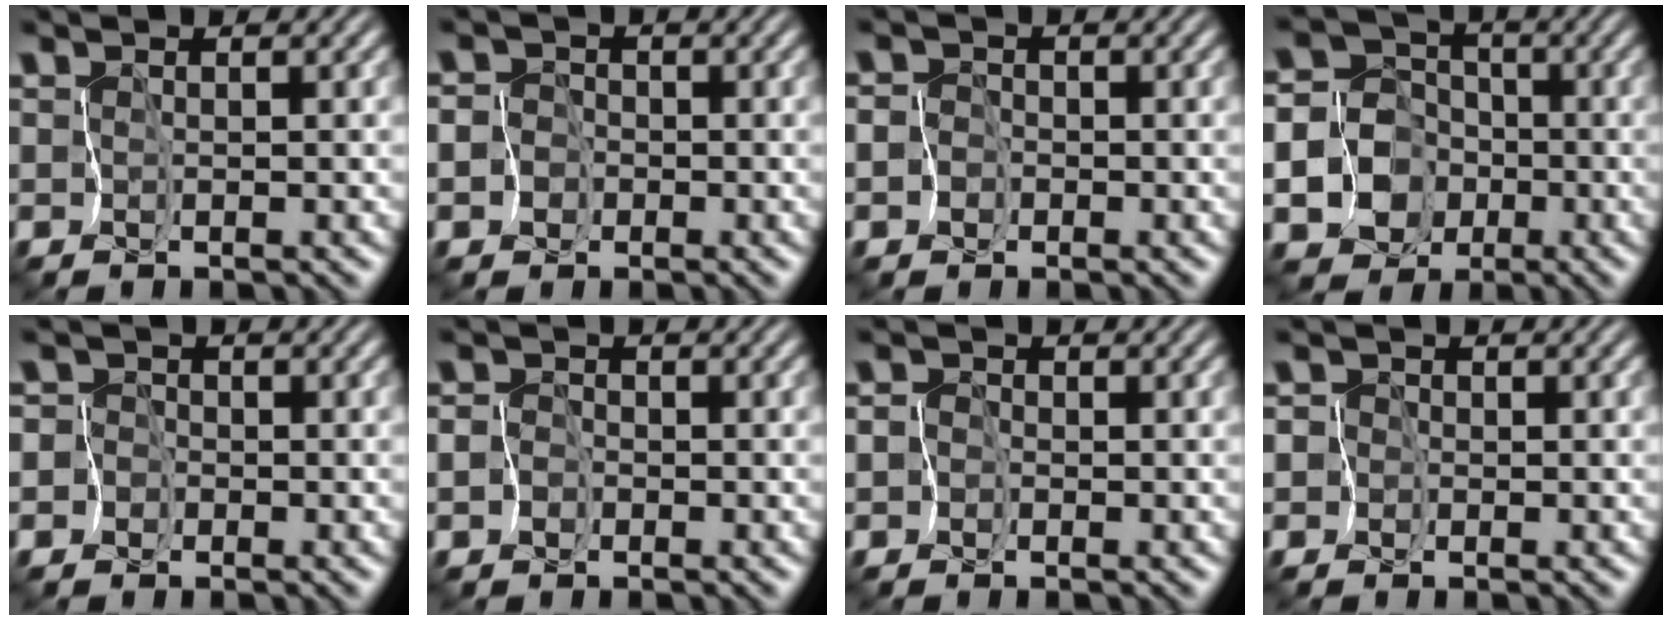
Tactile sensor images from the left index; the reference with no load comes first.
{"total": 4.7, "force": [-2.1, 4.1, 0.7], "torque": [-0.005, 0.003, -0.061]}
{"total": 3.5, "force": [-1.7, 3.0, 0.5], "torque": [0.006, 0.005, -0.052]}
{"total": 12.2, "force": [-4.2, 10.9, 3.6], "torque": [-0.097, -0.018, -0.094]}
{"total": 5.5, "force": [-2.5, 4.8, 0.6], "torque": [-0.012, 0.008, -0.074]}
{"total": 2.9, "force": [-1.5, 2.4, 0.5], "torque": [0.008, 0.004, -0.045]}
{"total": 2.3, "force": [-1.0, 2.0, 0.2], "torque": [0.016, 0.008, -0.040]}
{"total": 3.7, "force": [-1.4, 3.4, 0.3], "torque": [0.002, 0.011, -0.055]}